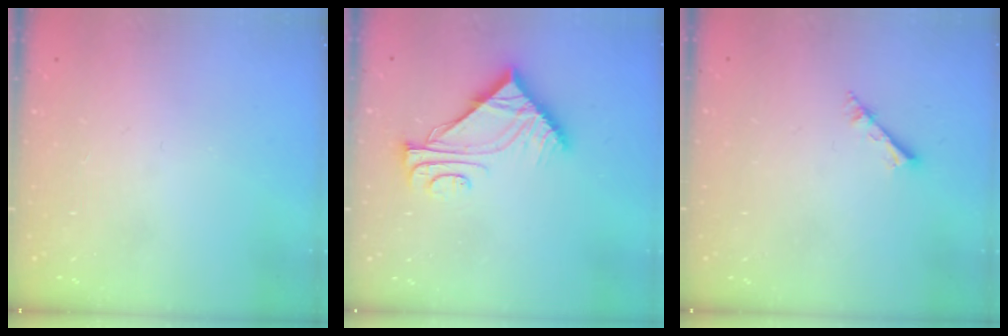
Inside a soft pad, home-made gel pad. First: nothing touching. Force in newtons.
{"total": 9.1, "press": 9.0, "slide": 0.9}
{"total": 2.6, "press": 2.6, "slide": 0.3}